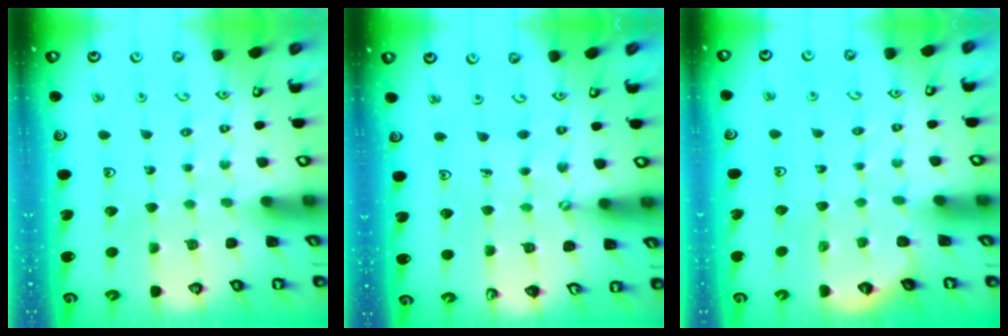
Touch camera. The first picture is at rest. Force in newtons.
{"total": 2.5, "press": 2.5, "slide": 0.2}
{"total": 2.3, "press": 2.3, "slide": 0.1}